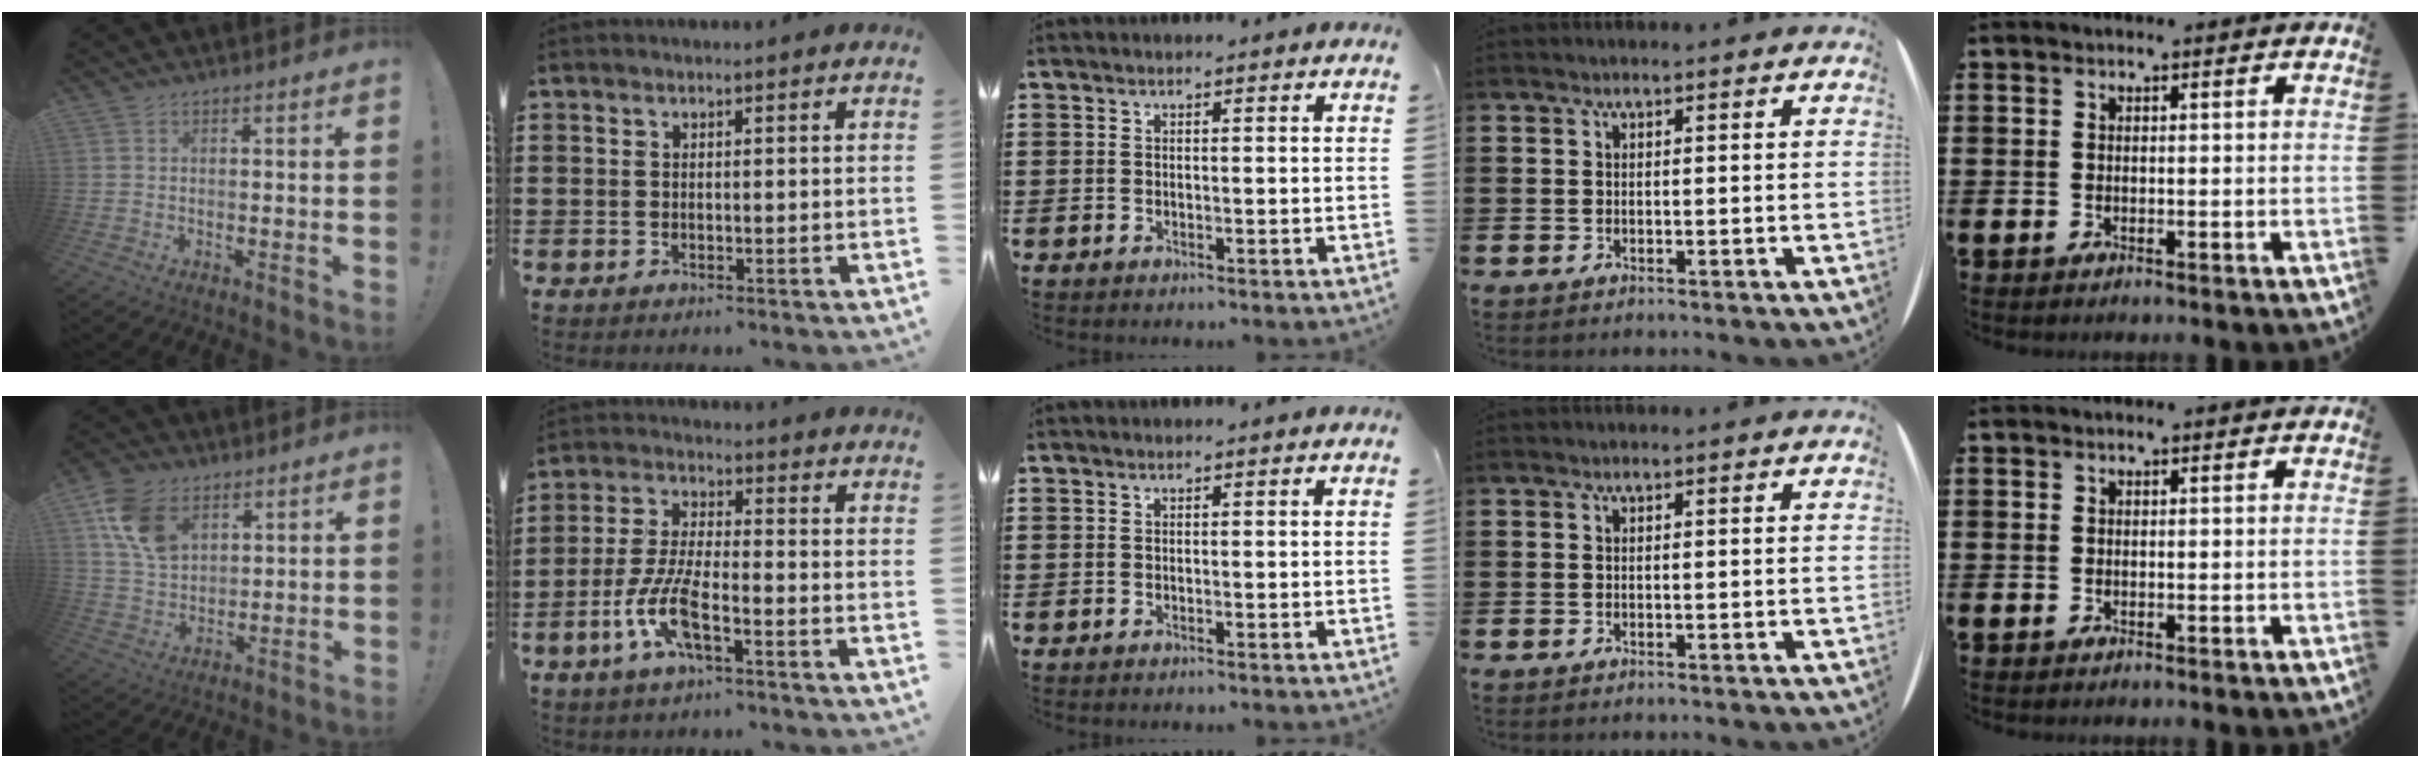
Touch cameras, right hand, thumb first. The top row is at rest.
{"thumb": {"total": 13.1, "force": [6.4, 8.8, 7.3], "torque": [-0.124, -0.020, 0.125]}, "index": {"total": 7.8, "force": [-3.8, 2.0, 6.5], "torque": [-0.153, -0.012, -0.076]}}